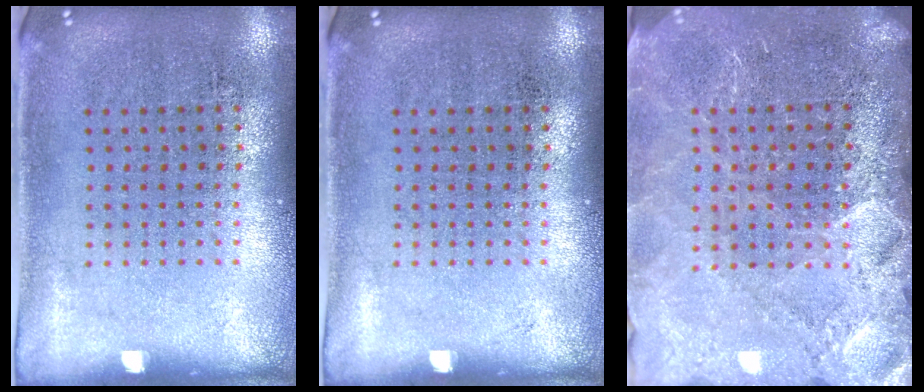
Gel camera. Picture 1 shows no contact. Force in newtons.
{"total": 0.0}
{"total": 3.4, "press": 3.0, "slide": 1.6}